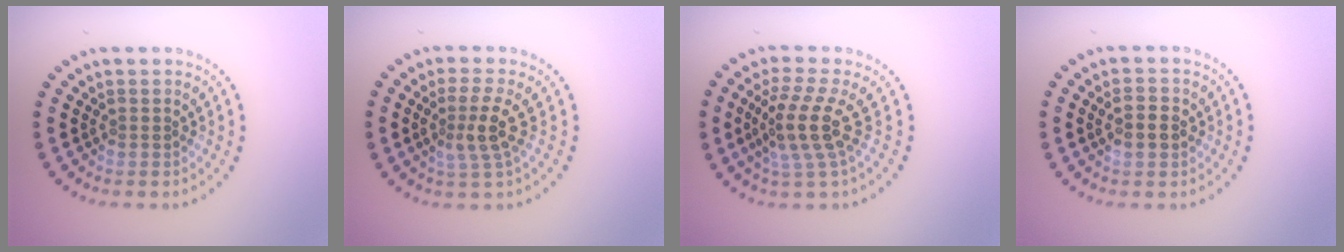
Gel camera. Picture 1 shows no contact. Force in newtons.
{"total": 2.9, "press": 2.5, "slide": 1.5}
{"total": 4.0, "press": 3.2, "slide": 2.5}
{"total": 1.9, "press": 1.9, "slide": 0.3}